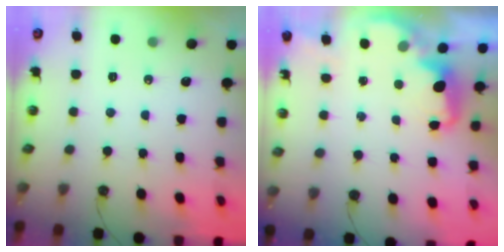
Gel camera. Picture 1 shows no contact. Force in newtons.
{"total": 2.2, "press": 2.1, "slide": 0.6}